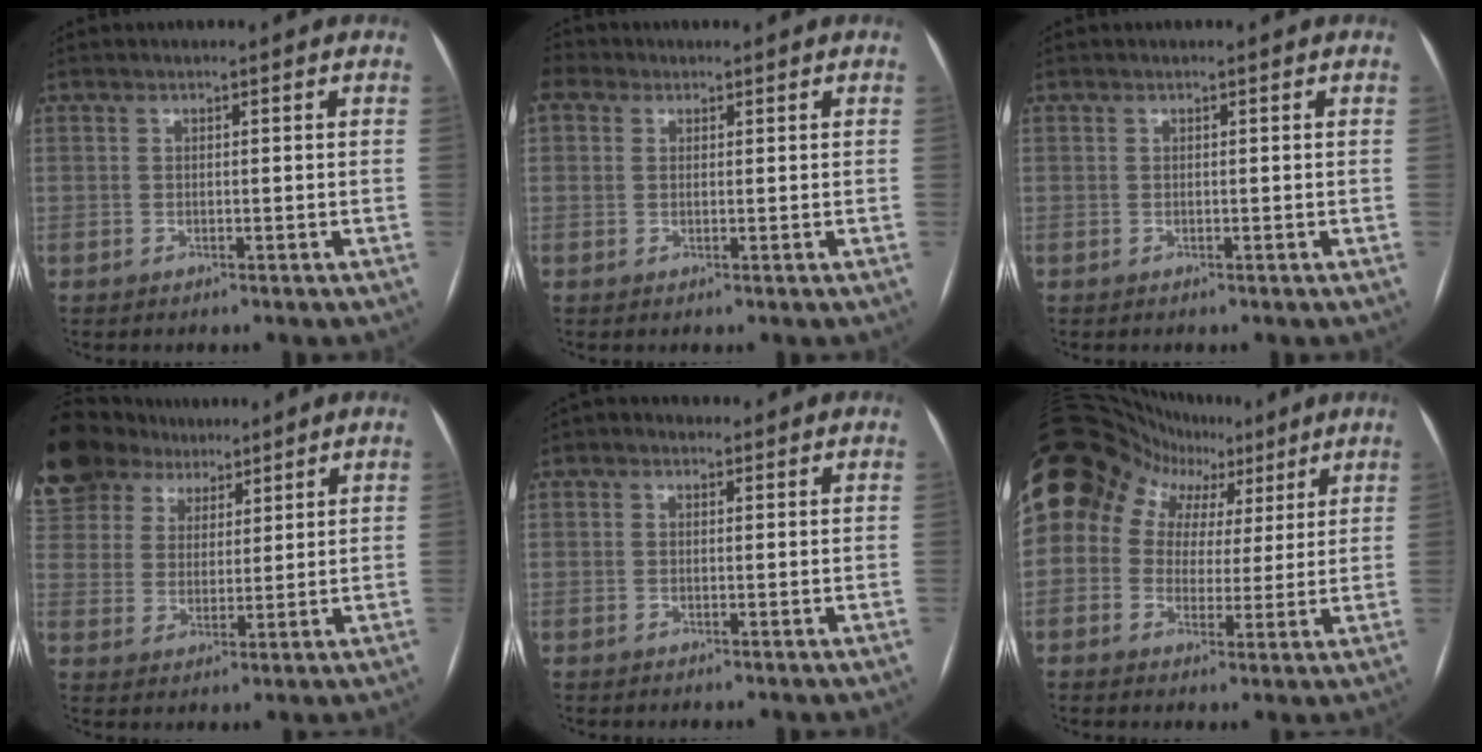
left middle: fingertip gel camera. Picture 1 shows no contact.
{"total": 2.8, "force": [1.5, 2.2, 1.0], "torque": [-0.027, 0.019, 0.032]}
{"total": 0.0}
{"total": 18.5, "force": [13.7, 10.5, 6.4], "torque": [-0.185, 0.054, 0.258]}
{"total": 1.7, "force": [1.0, 1.2, 0.6], "torque": [-0.014, 0.018, 0.013]}
{"total": 22.7, "force": [10.5, 17.1, 10.7], "torque": [-0.259, 0.113, 0.185]}